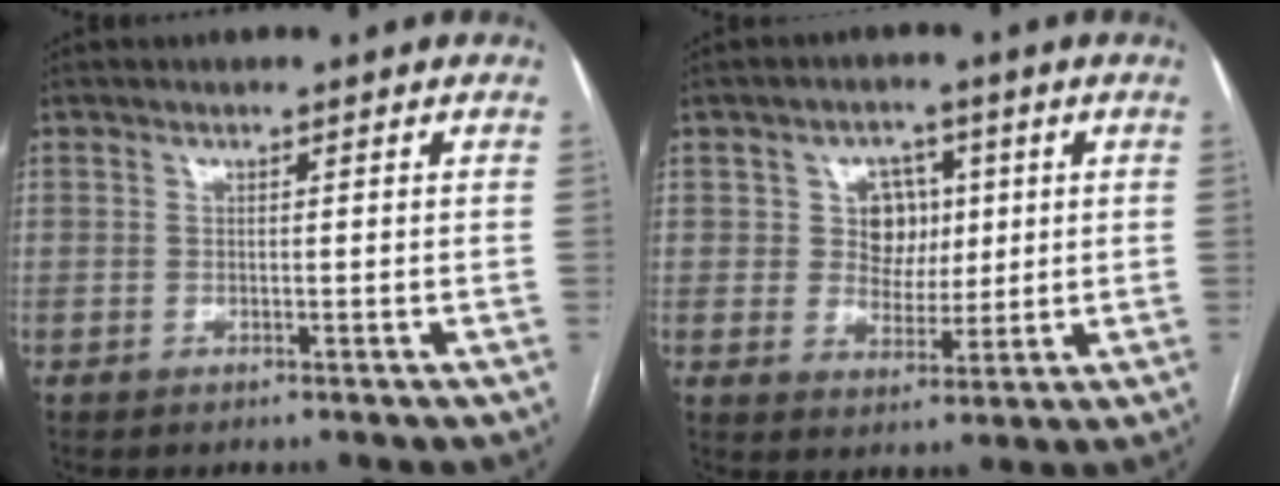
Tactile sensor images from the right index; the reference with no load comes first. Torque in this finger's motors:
{"motor_torque": [0.16, 0.03, 0.07, 0.02]}